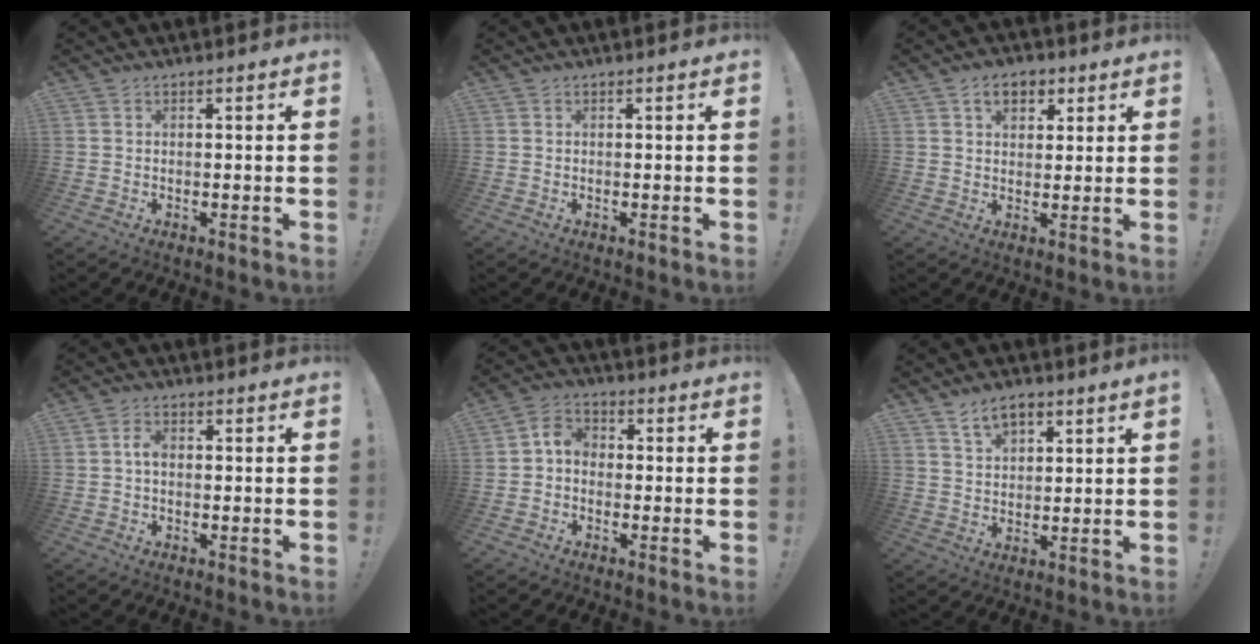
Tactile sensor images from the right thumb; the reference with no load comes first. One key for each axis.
{"total": 0.0}
{"total": 6.7, "fx": 3.1, "fy": 4.6, "fz": 3.7, "tx": -0.049, "ty": -0.001, "tz": 0.054}
{"total": 2.5, "fx": -0.5, "fy": 1.4, "fz": 2.0, "tx": -0.037, "ty": 0.011, "tz": -0.010}
{"total": 4.9, "fx": -1.3, "fy": 3.7, "fz": 2.9, "tx": -0.068, "ty": 0.016, "tz": -0.025}
{"total": 5.9, "fx": 4.1, "fy": 2.5, "fz": 3.4, "tx": -0.057, "ty": -0.015, "tz": 0.075}